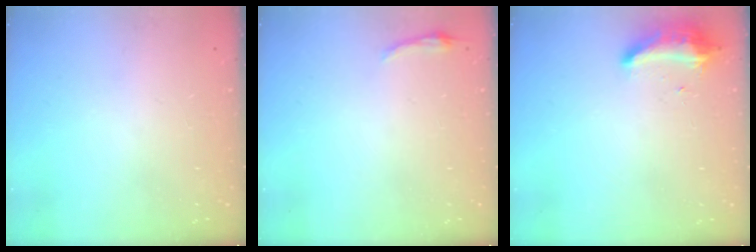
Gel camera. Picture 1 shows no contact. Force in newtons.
{"total": 4.7, "press": 4.6, "slide": 0.9}
{"total": 9.1, "press": 9.1, "slide": 0.7}